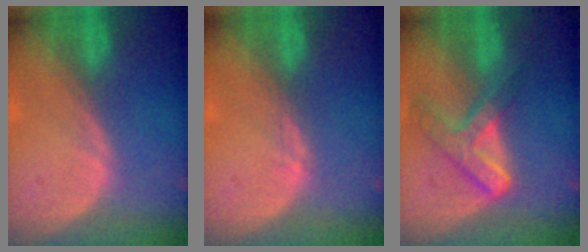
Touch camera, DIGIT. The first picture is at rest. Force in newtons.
{"total": 0.6, "press": 0.4, "slide": 0.4}
{"total": 7.3, "press": 6.2, "slide": 3.9}